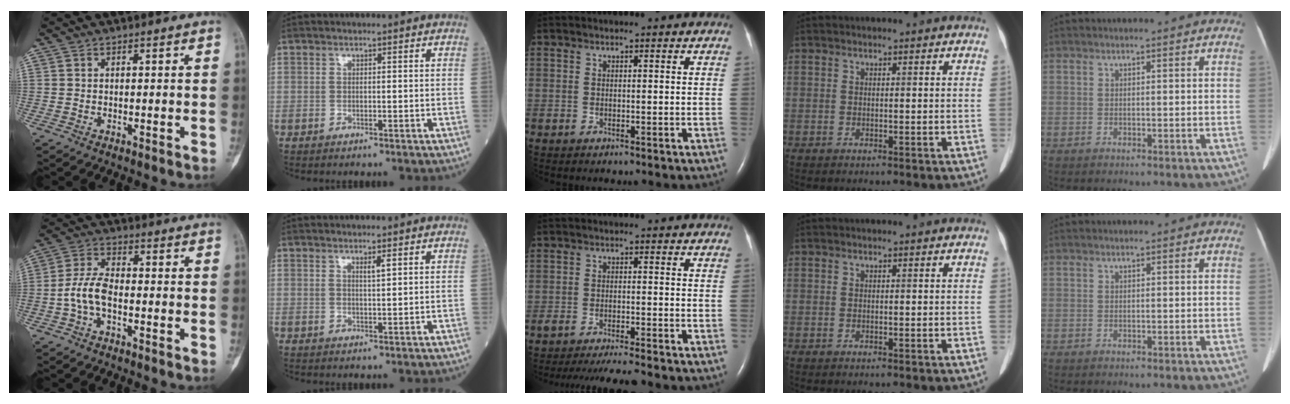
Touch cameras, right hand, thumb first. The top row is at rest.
{"thumb": {"total": 6.5, "force": [-1.9, 3.4, 5.2], "torque": [-0.106, 0.024, -0.044]}, "index": {"total": 1.5, "force": [0.9, 0.0, 1.2], "torque": [-0.023, -0.002, 0.015]}, "middle": {"total": 8.3, "force": [-7.6, 0.0, 3.4], "torque": [-0.047, -0.017, -0.115]}}